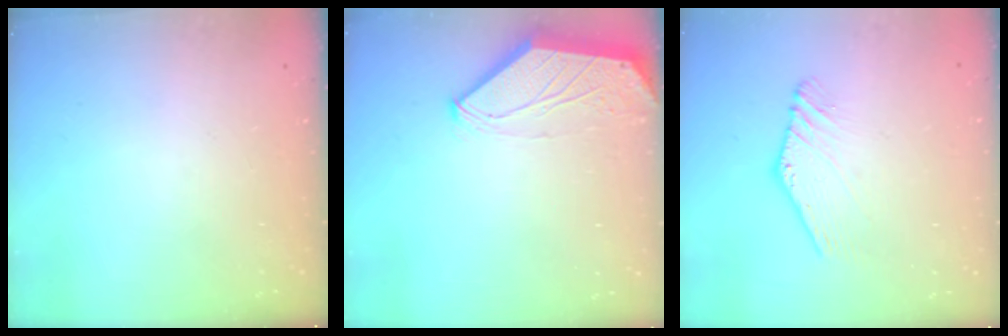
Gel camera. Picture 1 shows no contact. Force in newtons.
{"total": 0.0}
{"total": 1.2, "press": 1.2, "slide": 0.2}